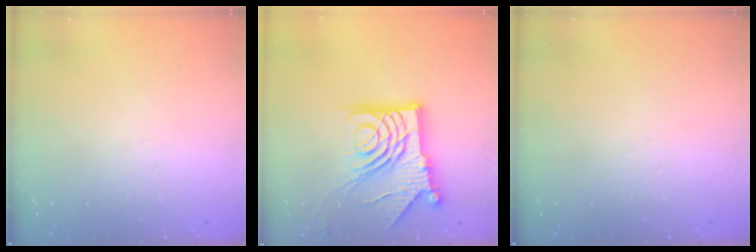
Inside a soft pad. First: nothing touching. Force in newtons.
{"total": 17.5, "press": 17.4, "slide": 1.9}
{"total": 0.0}